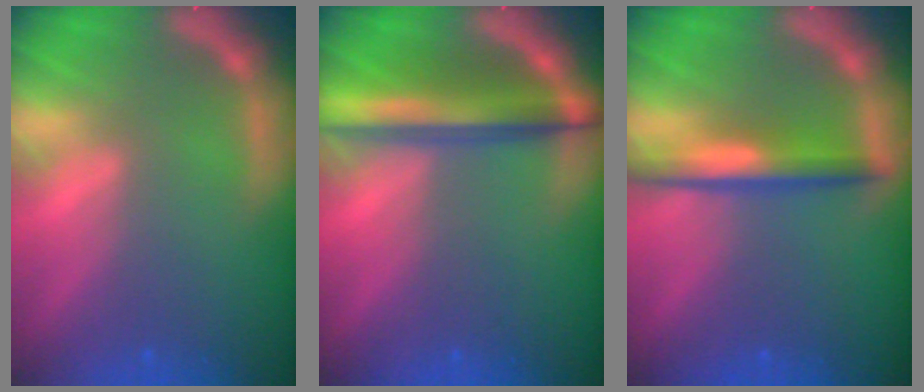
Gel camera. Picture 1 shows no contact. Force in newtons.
{"total": 6.5}
{"total": 4.0}